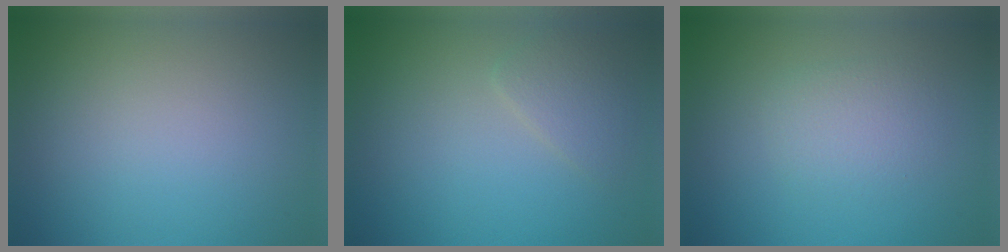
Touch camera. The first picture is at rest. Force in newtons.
{"total": 1.8, "press": 1.8, "slide": 0.1}
{"total": 2.1, "press": 2.1, "slide": 0.0}